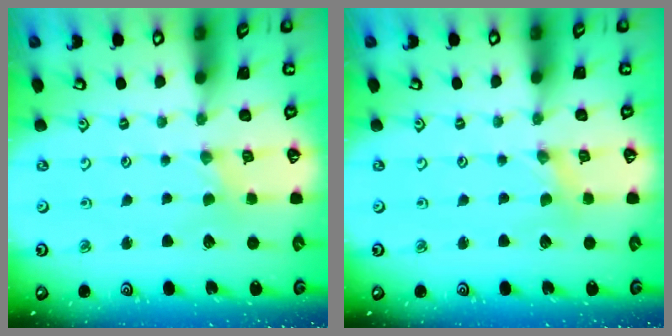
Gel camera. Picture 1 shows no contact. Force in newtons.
{"total": 0.0}